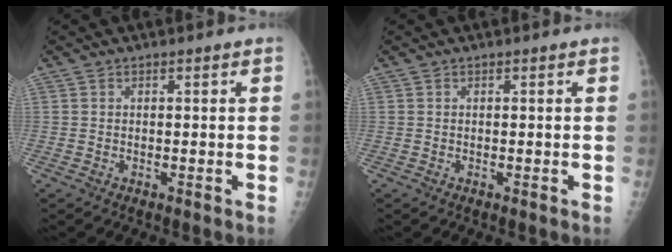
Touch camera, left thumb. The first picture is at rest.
{"total": 0.0}